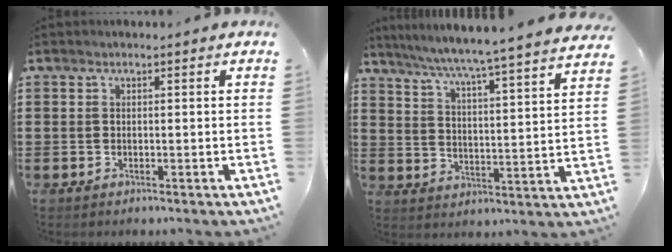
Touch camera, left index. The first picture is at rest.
{"total": 5.3, "force": [4.7, -1.3, 2.2], "torque": [-0.064, -0.046, 0.069]}